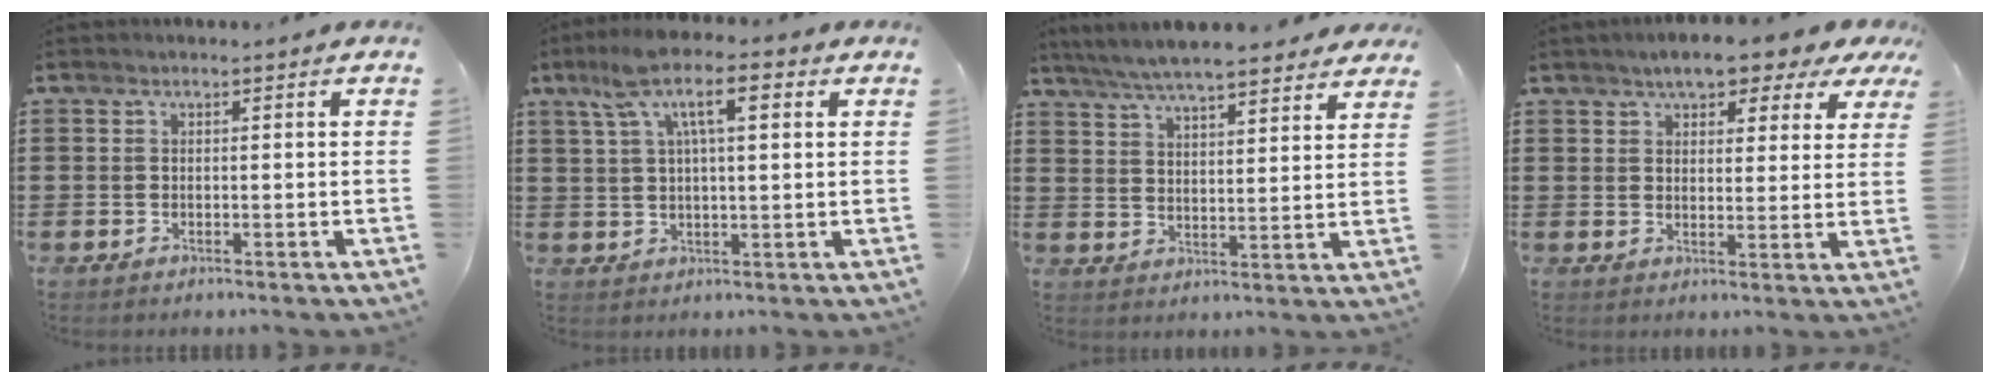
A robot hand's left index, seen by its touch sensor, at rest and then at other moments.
{"total": 9.3, "force": [4.2, 3.0, 7.7], "torque": [-0.162, 0.010, 0.070]}
{"total": 6.2, "force": [5.8, 0.4, 2.1], "torque": [-0.064, -0.022, 0.103]}
{"total": 5.6, "force": [4.7, 1.6, 2.5], "torque": [-0.053, -0.013, 0.078]}